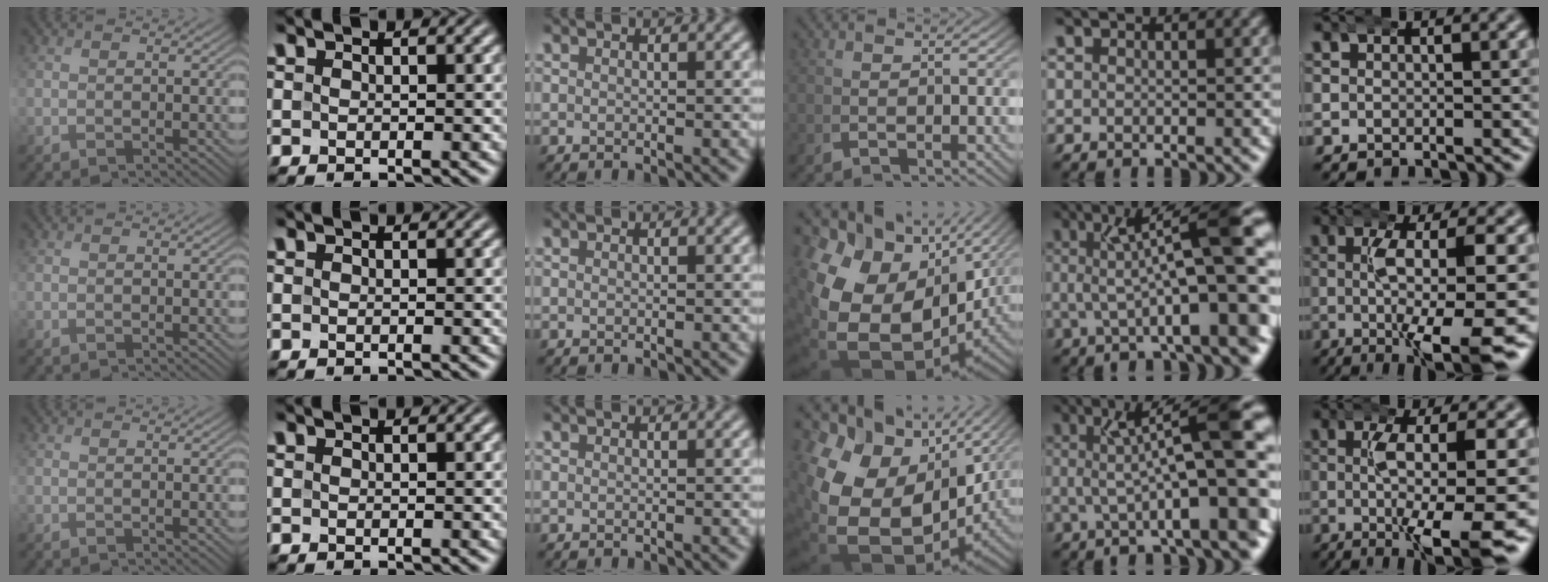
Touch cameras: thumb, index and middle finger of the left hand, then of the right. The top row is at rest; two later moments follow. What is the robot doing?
{"motion": "wrap", "object": "aluminum foil"}